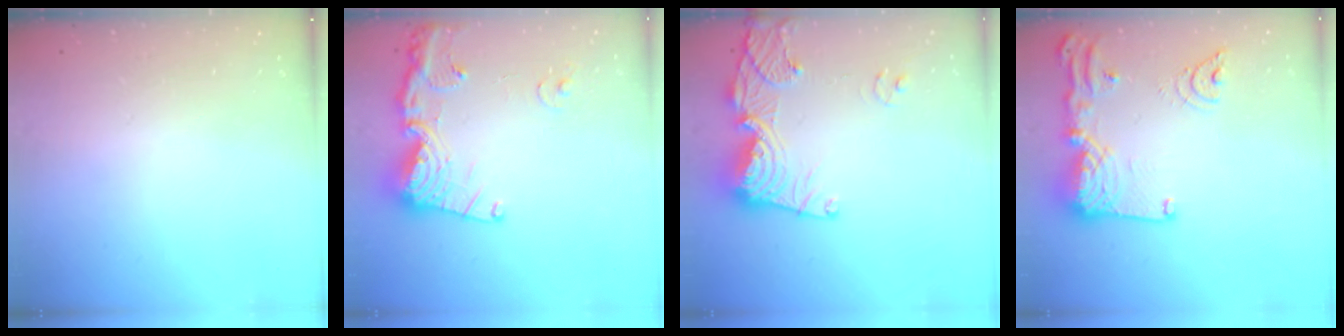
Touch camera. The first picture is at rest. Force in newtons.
{"total": 17.6, "press": 17.5, "slide": 2.0}
{"total": 14.9, "press": 14.8, "slide": 1.7}
{"total": 18.5, "press": 18.4, "slide": 1.7}